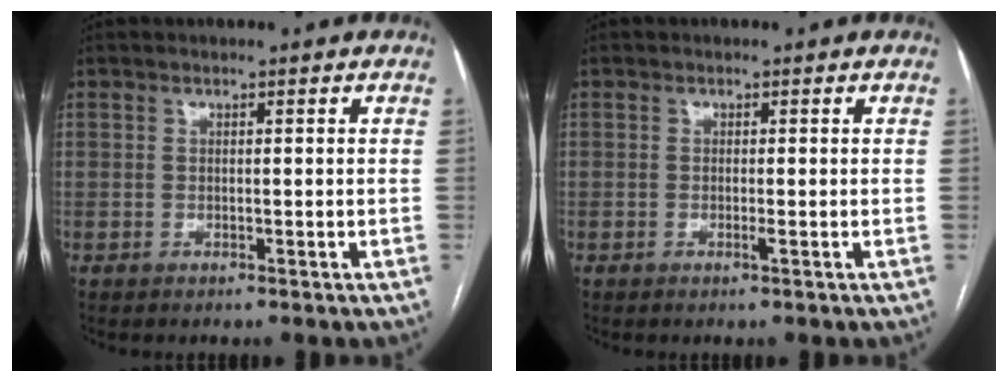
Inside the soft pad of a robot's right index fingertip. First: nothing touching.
{"total": 0.7, "force": [-0.3, -0.1, 0.6], "torque": [-0.014, -0.001, -0.004]}